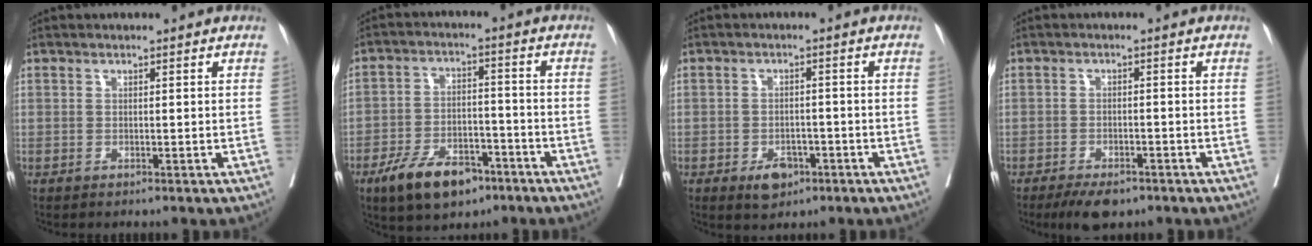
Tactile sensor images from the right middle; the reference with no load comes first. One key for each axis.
{"total": 10.2, "fx": -6.6, "fy": 4.9, "fz": 6.2, "tx": -0.111, "ty": 0.001, "tz": -0.110}
{"total": 4.0, "fx": -2.2, "fy": 2.5, "fz": 2.2, "tx": -0.031, "ty": 0.003, "tz": -0.026}
{"total": 5.0, "fx": -3.6, "fy": 2.1, "fz": 2.8, "tx": -0.045, "ty": -0.003, "tz": -0.056}